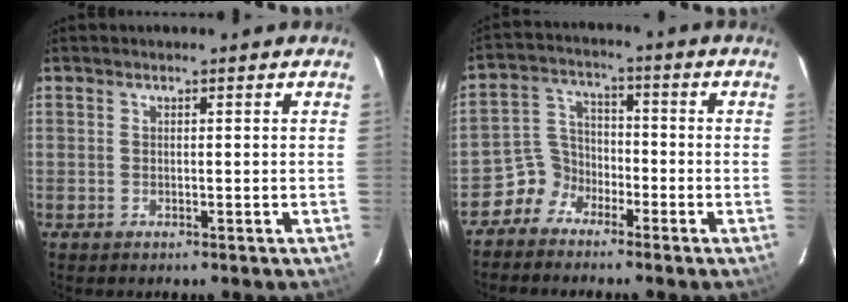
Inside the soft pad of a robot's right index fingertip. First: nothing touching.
{"total": 5.6, "force": [-4.2, 3.7, 0.4], "torque": [-0.010, 0.028, -0.089]}